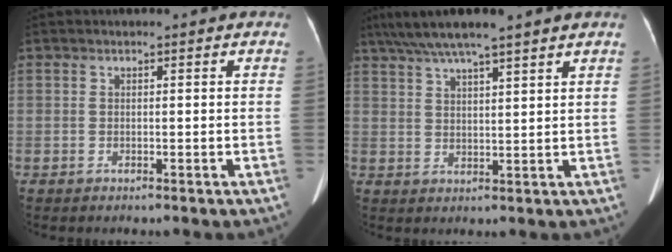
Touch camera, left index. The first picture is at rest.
{"total": 8.6, "force": [6.9, -0.2, 5.1], "torque": [-0.093, 0.032, 0.113]}